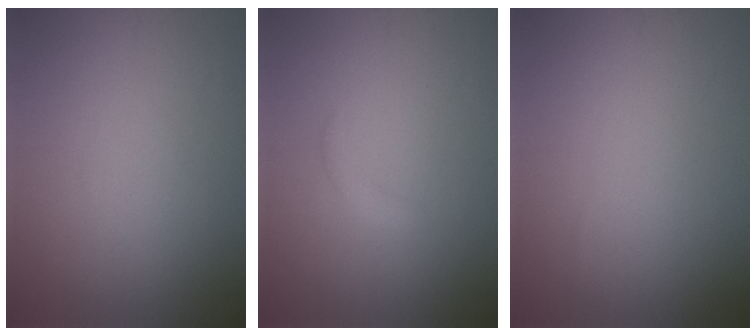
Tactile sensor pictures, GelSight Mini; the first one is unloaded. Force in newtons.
{"total": 1.0, "press": 1.0, "slide": 0.0}
{"total": 0.0}